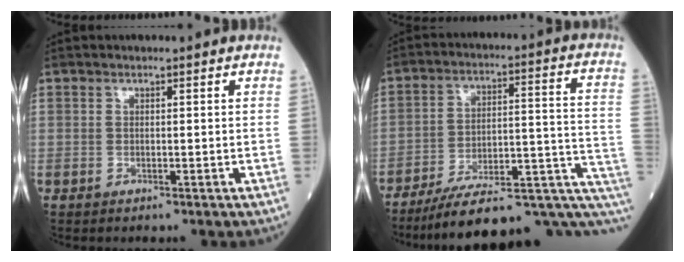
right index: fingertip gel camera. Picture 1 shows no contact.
{"total": 21.7, "force": [-16.1, 4.4, 13.9], "torque": [-0.141, 0.044, -0.232]}